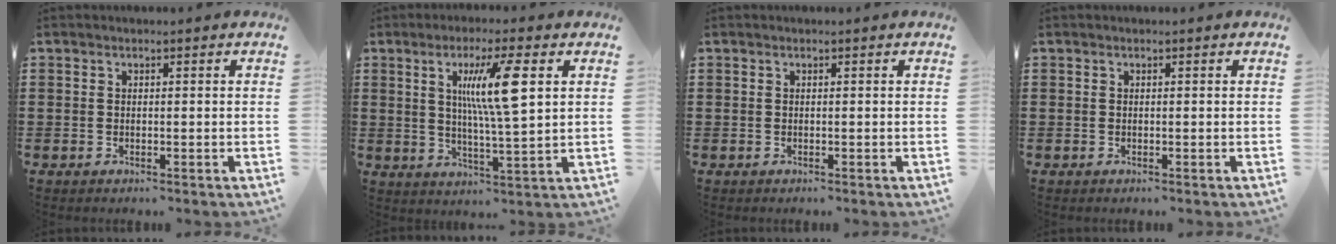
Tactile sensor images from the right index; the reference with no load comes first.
{"total": 9.5, "force": [3.0, 0.3, 9.0], "torque": [-0.179, 0.002, 0.043]}
{"total": 0.0}
{"total": 0.0}